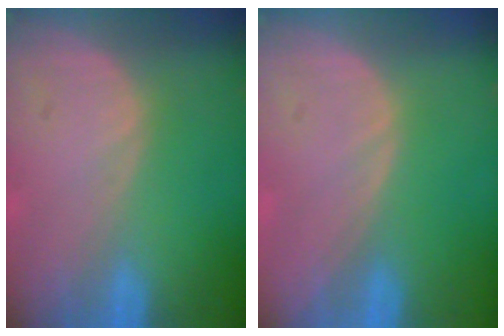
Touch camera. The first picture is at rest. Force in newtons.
{"total": 0.0}